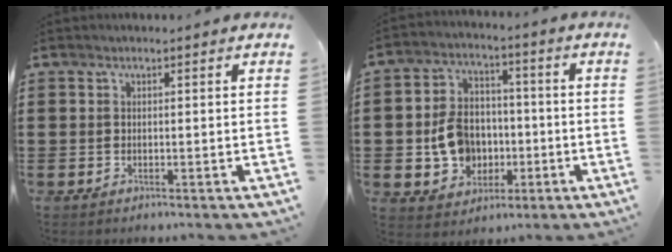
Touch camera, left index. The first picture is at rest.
{"total": 8.6, "force": [-1.2, 7.2, 4.4], "torque": [-0.115, 0.021, -0.021]}